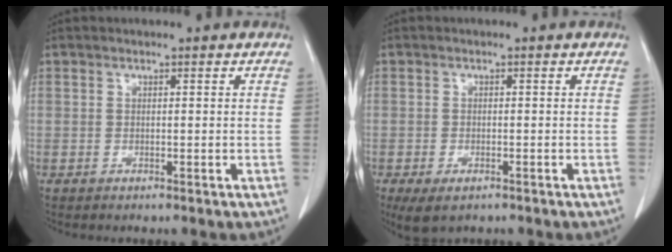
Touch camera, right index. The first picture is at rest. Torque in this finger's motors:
{"motor_torque": [0.31, -0.28, 0.06, 0.01]}